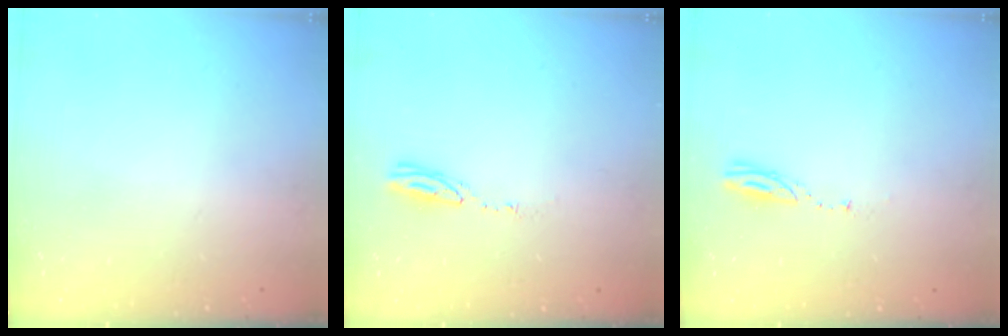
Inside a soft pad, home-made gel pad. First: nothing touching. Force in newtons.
{"total": 3.6, "press": 3.6, "slide": 0.3}
{"total": 3.1, "press": 3.1, "slide": 0.2}